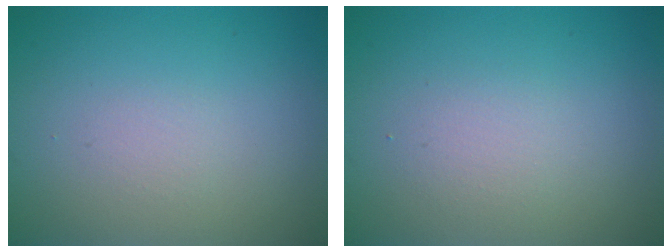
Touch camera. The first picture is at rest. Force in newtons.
{"total": 1.5, "press": 1.5, "slide": 0.1}